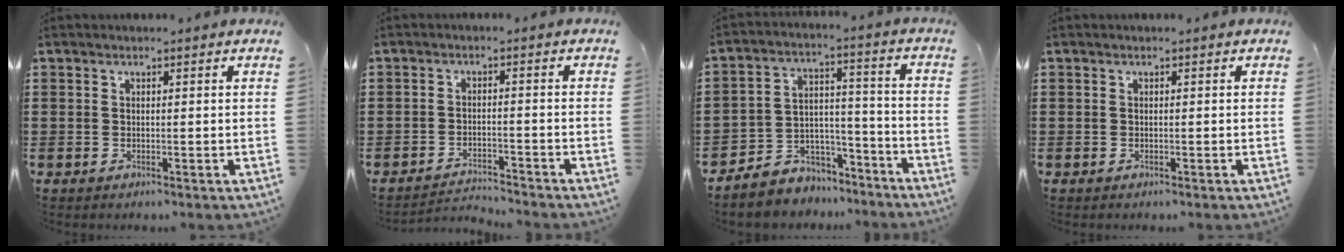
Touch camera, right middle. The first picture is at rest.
{"total": 2.6, "force": [-2.6, 0.2, -0.2], "torque": [-0.005, -0.002, -0.056]}
{"total": 5.1, "force": [-4.2, 2.9, -0.6], "torque": [0.002, 0.010, -0.084]}
{"total": 0.0}